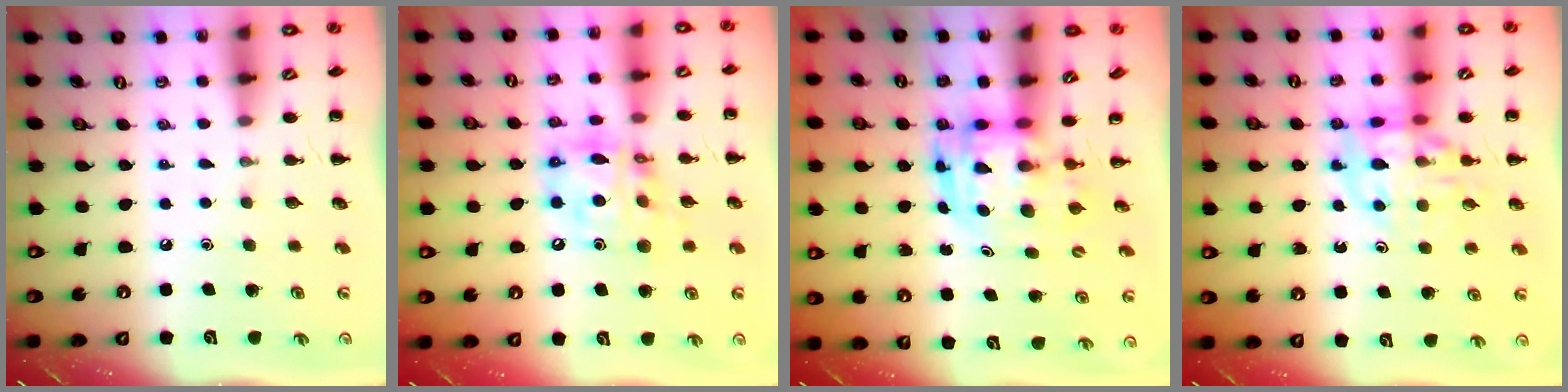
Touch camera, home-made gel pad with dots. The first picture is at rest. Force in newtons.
{"total": 14.5, "press": 14.0, "slide": 3.6}
{"total": 3.6, "press": 3.6, "slide": 0.7}
{"total": 12.5, "press": 12.1, "slide": 3.0}